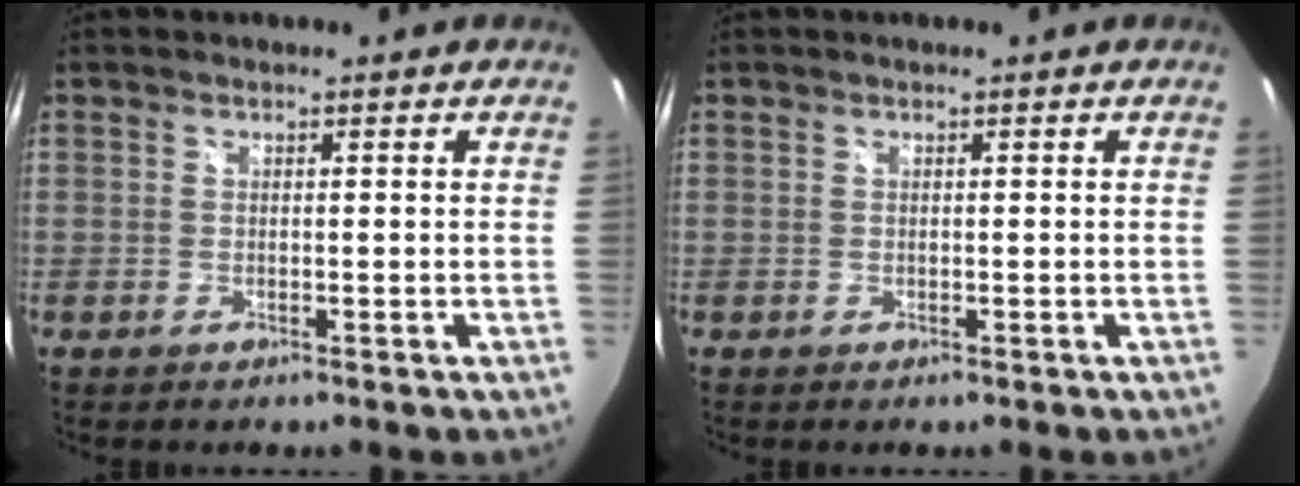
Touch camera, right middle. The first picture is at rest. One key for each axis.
{"total": 0.0}